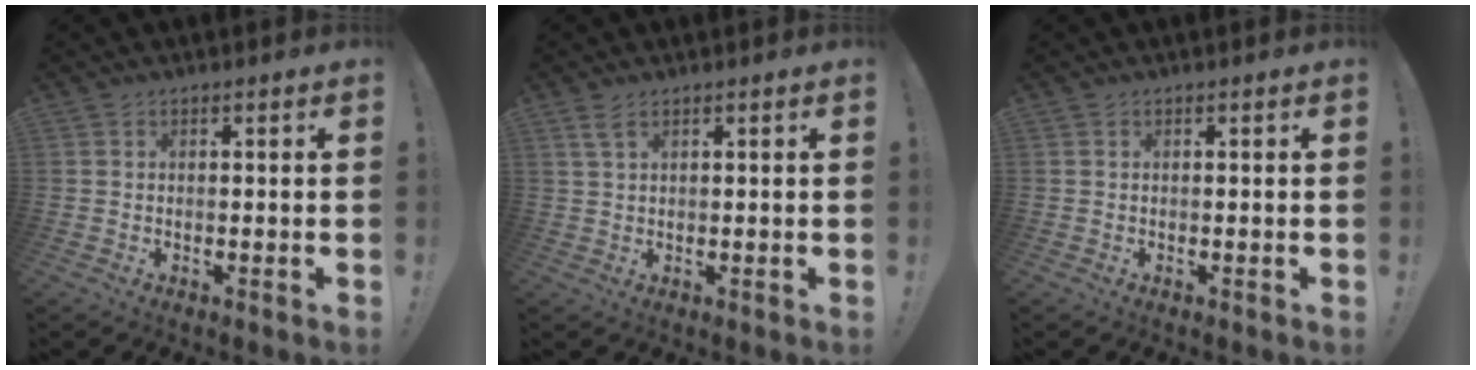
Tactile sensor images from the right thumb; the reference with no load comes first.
{"total": 3.2, "force": [2.0, 1.3, 2.2], "torque": [-0.037, -0.004, 0.036]}
{"total": 0.0}